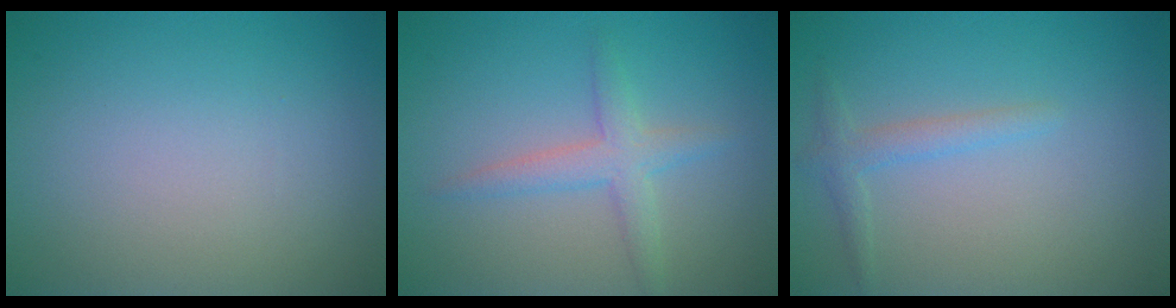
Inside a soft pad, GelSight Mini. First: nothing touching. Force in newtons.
{"total": 2.5, "press": 2.5, "slide": 0.2}
{"total": 1.3, "press": 1.3, "slide": 0.1}